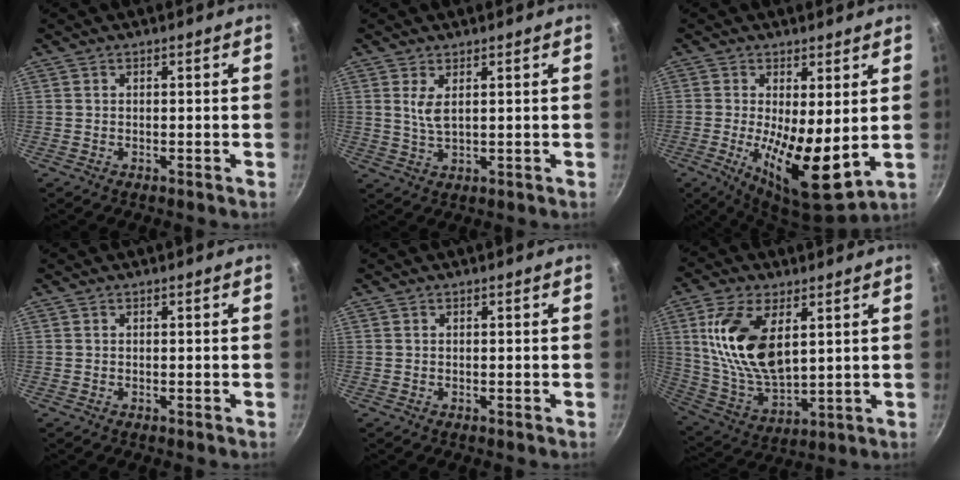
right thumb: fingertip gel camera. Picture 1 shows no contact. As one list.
[{"total": 3.7, "force": [1.3, 1.4, 3.2], "torque": [-0.061, -0.014, 0.029]}, {"total": 12.7, "force": [-0.4, 4.3, 11.9], "torque": [-0.191, -0.026, -0.003]}, {"total": 0.0}, {"total": 0.0}, {"total": 17.0, "force": [4.9, 8.8, 13.7], "torque": [-0.255, -0.026, 0.106]}]